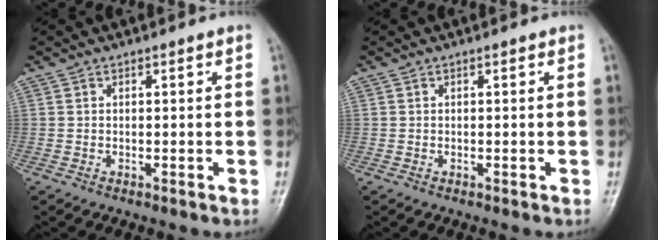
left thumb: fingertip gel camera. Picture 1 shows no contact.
{"total": 0.0}